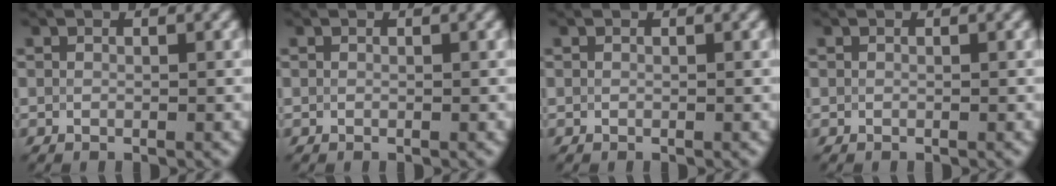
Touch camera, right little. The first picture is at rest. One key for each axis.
{"total": 0.0}
{"total": 0.0}
{"total": 0.0}